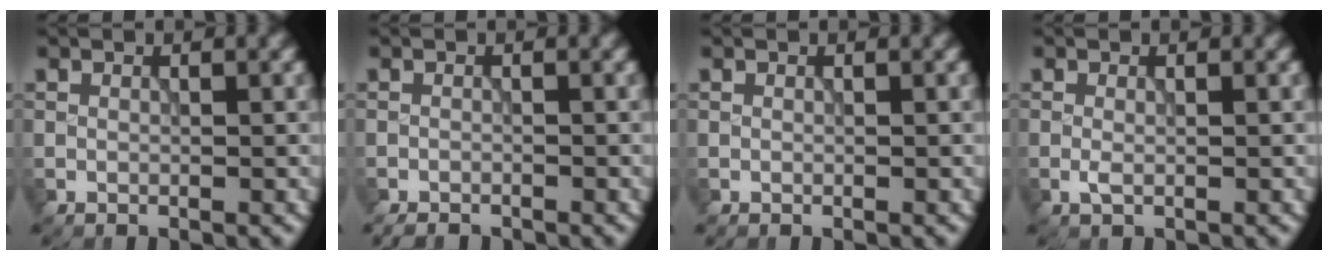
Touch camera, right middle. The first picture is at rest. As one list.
[{"total": 1.7, "force": [-1.6, 0.4, 0.3], "torque": [-0.002, -0.005, -0.029]}, {"total": 0.0}, {"total": 0.9, "force": [-0.3, 0.3, 0.8], "torque": [-0.020, -0.003, -0.006]}]